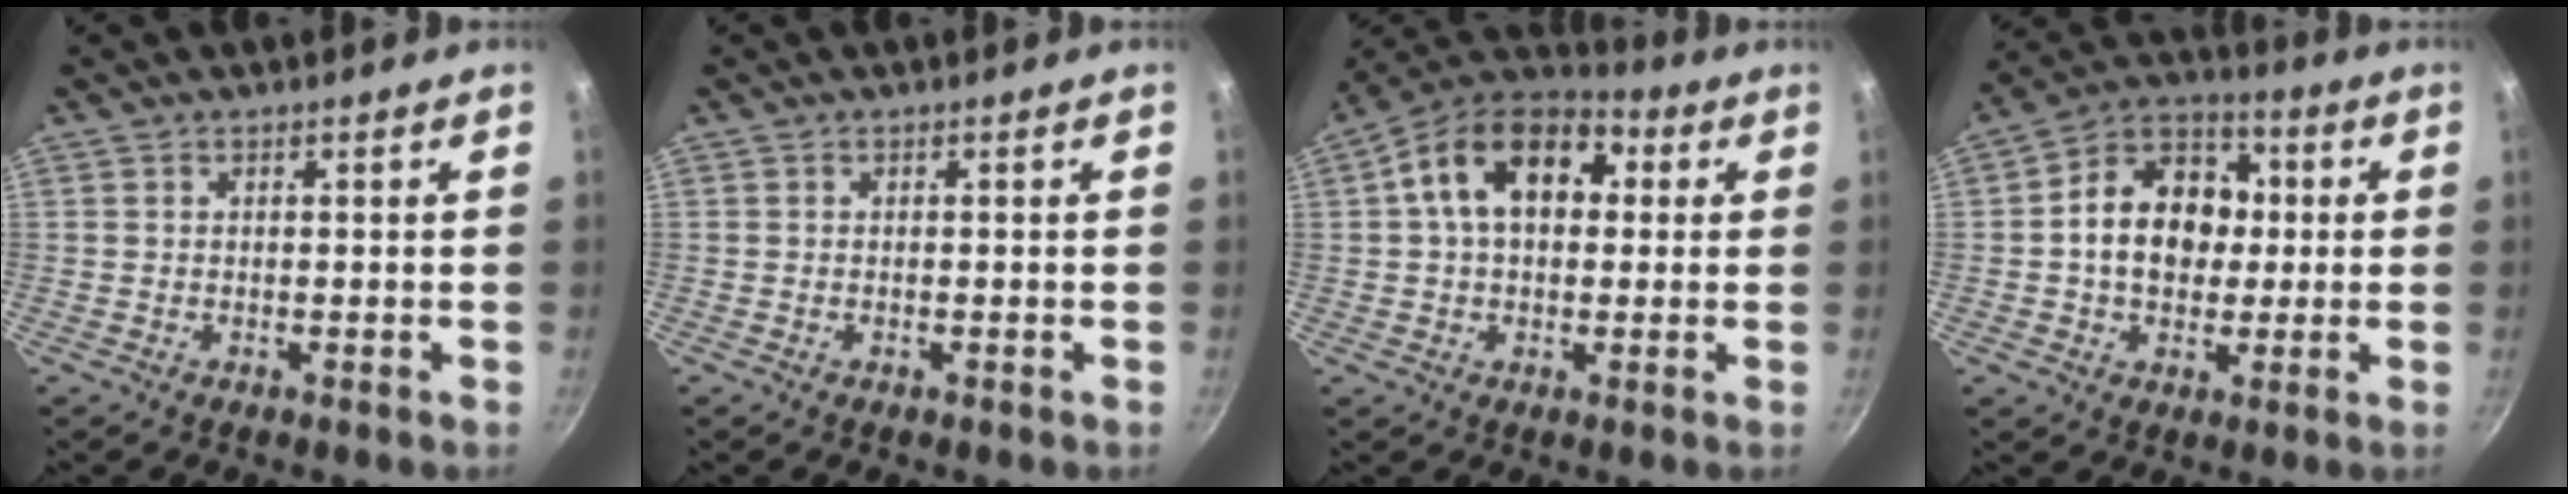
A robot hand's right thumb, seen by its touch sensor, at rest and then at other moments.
{"total": 0.0}
{"total": 16.3, "force": [3.3, 10.9, 11.6], "torque": [-0.161, 0.030, 0.031]}
{"total": 15.0, "force": [0.6, 11.5, 9.6], "torque": [-0.118, 0.026, -0.007]}